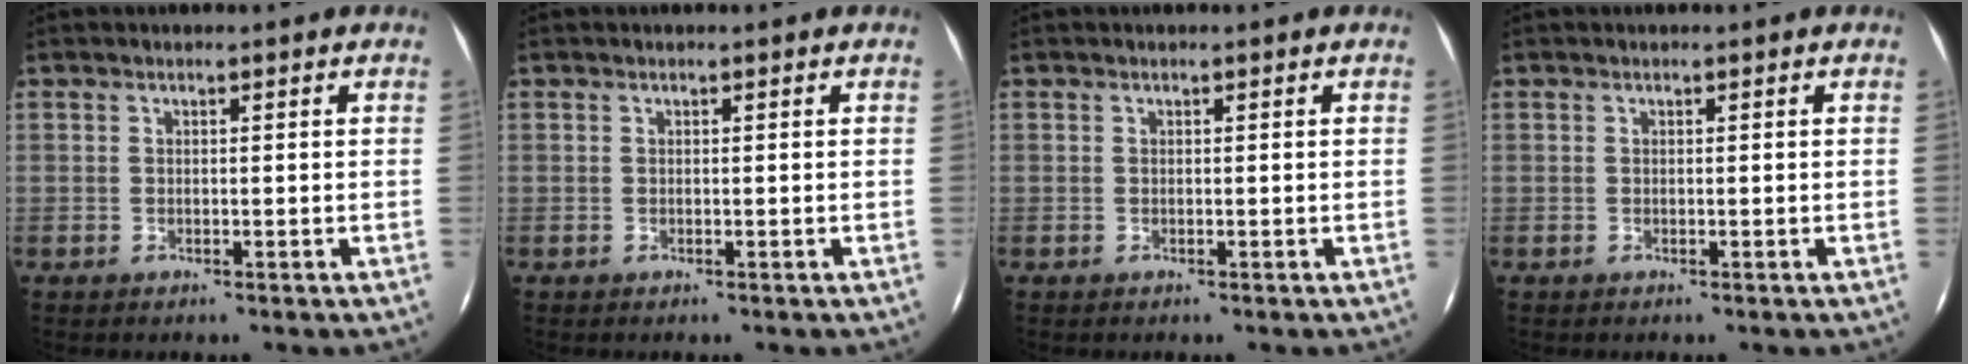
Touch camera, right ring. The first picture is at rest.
{"total": 0.0}
{"total": 0.0}
{"total": 0.0}